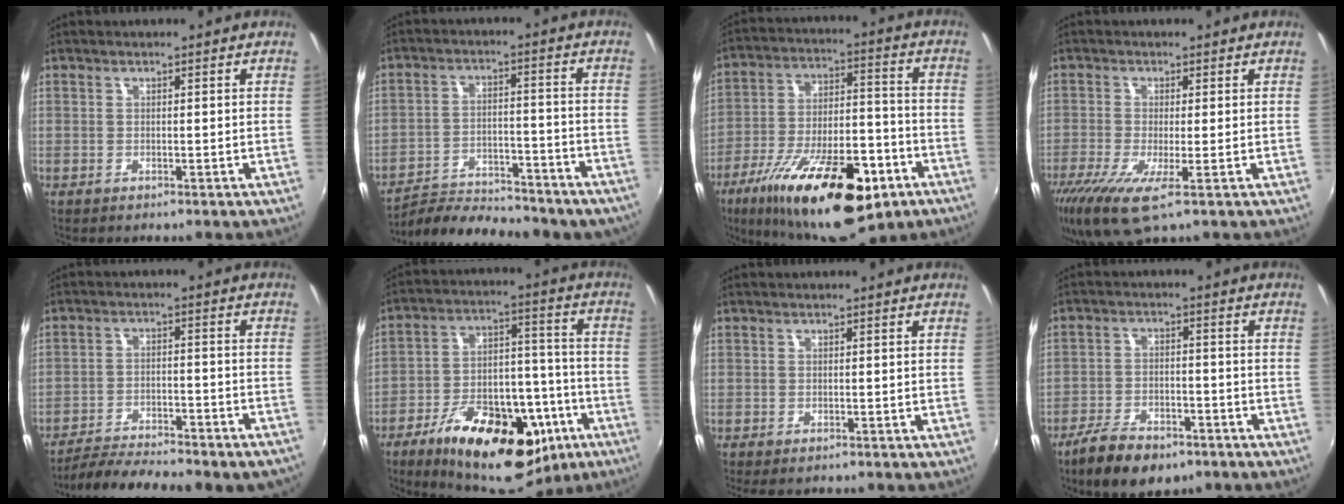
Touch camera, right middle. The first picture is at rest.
{"total": 18.2, "force": [-15.9, 4.9, 7.5], "torque": [-0.148, -0.021, -0.229]}
{"total": 24.8, "force": [-14.4, 9.3, 17.9], "torque": [-0.312, -0.029, -0.217]}
{"total": 7.5, "force": [-3.5, 1.0, 6.6], "torque": [-0.149, -0.029, -0.067]}
{"total": 16.8, "force": [-14.4, 3.2, 8.0], "torque": [-0.156, -0.029, -0.206]}
{"total": 25.0, "force": [-14.3, 11.9, 16.7], "torque": [-0.284, 0.000, -0.200]}
{"total": 1.2, "force": [-0.9, 0.5, 0.6], "torque": [-0.013, -0.007, -0.015]}
{"total": 11.1, "force": [-7.7, 4.8, 6.3], "torque": [-0.145, -0.017, -0.129]}